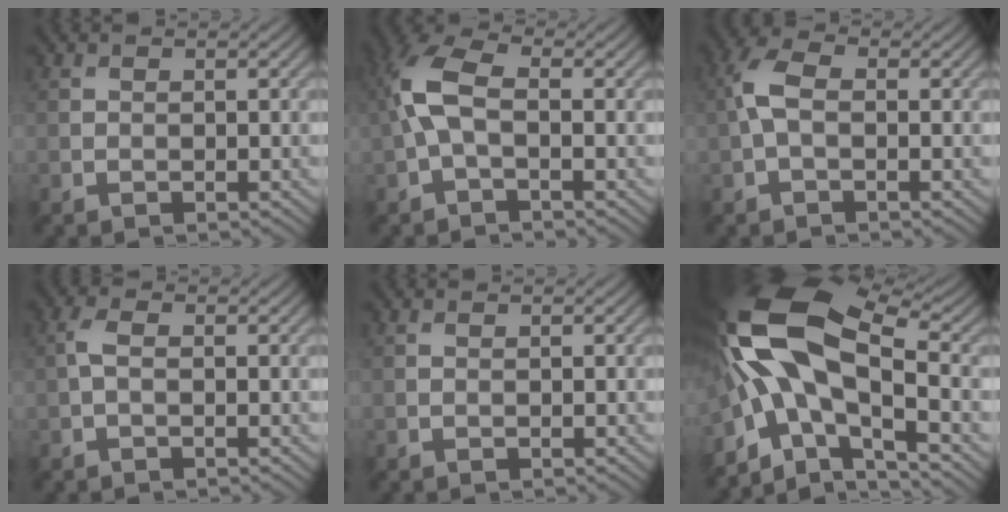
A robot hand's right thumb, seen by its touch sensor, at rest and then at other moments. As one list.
[{"total": 6.2, "force": [-0.1, 3.1, 5.4], "torque": [-0.136, 0.019, -0.014]}, {"total": 4.0, "force": [-0.1, 2.2, 3.3], "torque": [-0.084, 0.013, -0.010]}, {"total": 1.9, "force": [-0.1, 0.9, 1.7], "torque": [-0.044, 0.006, -0.008]}, {"total": 0.0}, {"total": 16.8, "force": [-1.5, 8.4, 14.4], "torque": [-0.289, -0.001, -0.029]}]